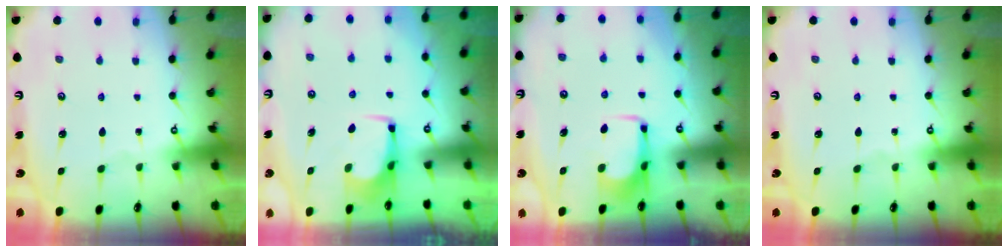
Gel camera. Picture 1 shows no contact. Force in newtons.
{"total": 0.0}
{"total": 6.2, "press": 6.1, "slide": 0.9}
{"total": 0.0}